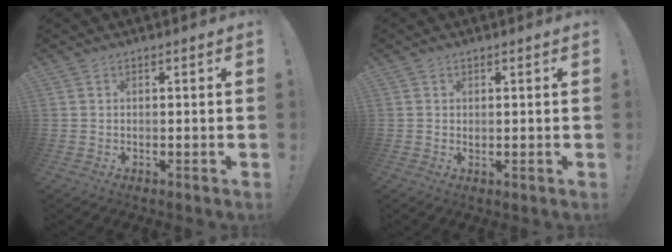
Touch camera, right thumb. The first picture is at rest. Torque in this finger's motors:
{"motor_torque": [-0.36, -0.22, -0.13, 0.27, -0.14]}